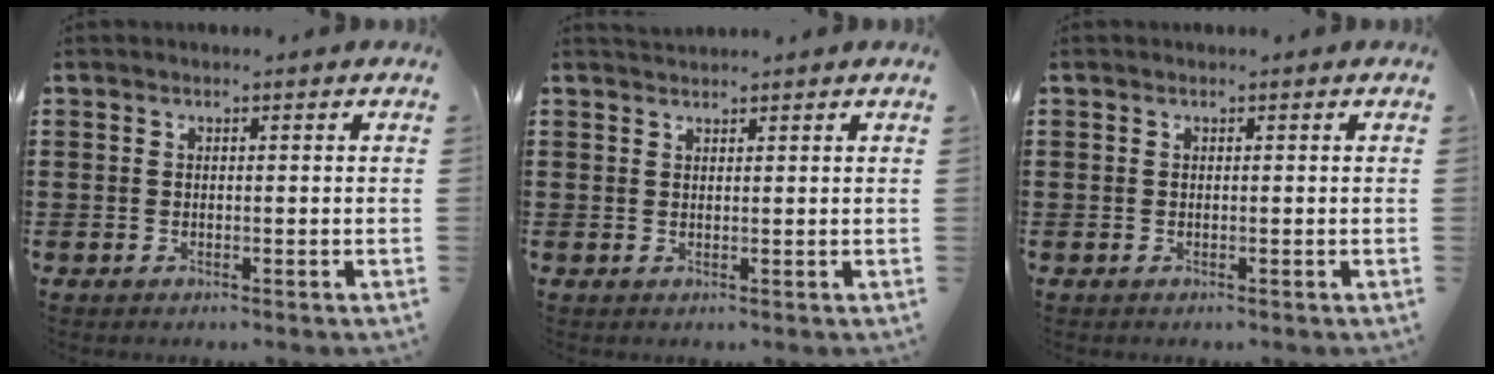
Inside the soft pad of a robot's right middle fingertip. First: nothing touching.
{"total": 1.2, "force": [1.2, 0.2, 0.1], "torque": [-0.004, 0.001, 0.022]}
{"total": 0.0}